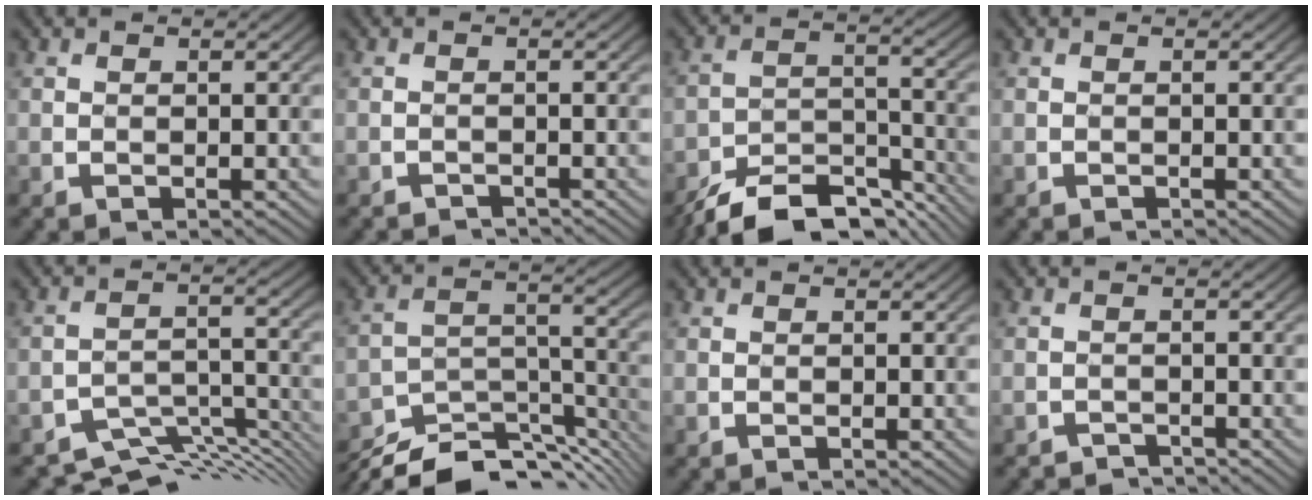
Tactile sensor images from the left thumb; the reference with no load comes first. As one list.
[{"total": 1.3, "force": [-1.3, 0.1, 0.1], "torque": [0.002, 0.000, -0.025]}, {"total": 11.3, "force": [-9.5, 3.8, 5.0], "torque": [-0.083, -0.004, -0.163]}, {"total": 0.0}, {"total": 8.4, "force": [-7.6, 2.2, 2.9], "torque": [-0.051, -0.011, -0.118]}, {"total": 12.6, "force": [-11.2, 3.1, 4.8], "torque": [-0.102, 0.005, -0.178]}, {"total": 0.0}, {"total": 2.2, "force": [-2.1, 0.3, 0.2], "torque": [0.003, 0.001, -0.039]}]